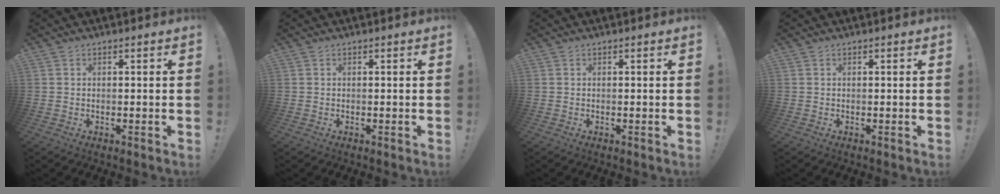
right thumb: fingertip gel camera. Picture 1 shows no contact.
{"total": 0.0}
{"total": 0.0}
{"total": 0.0}